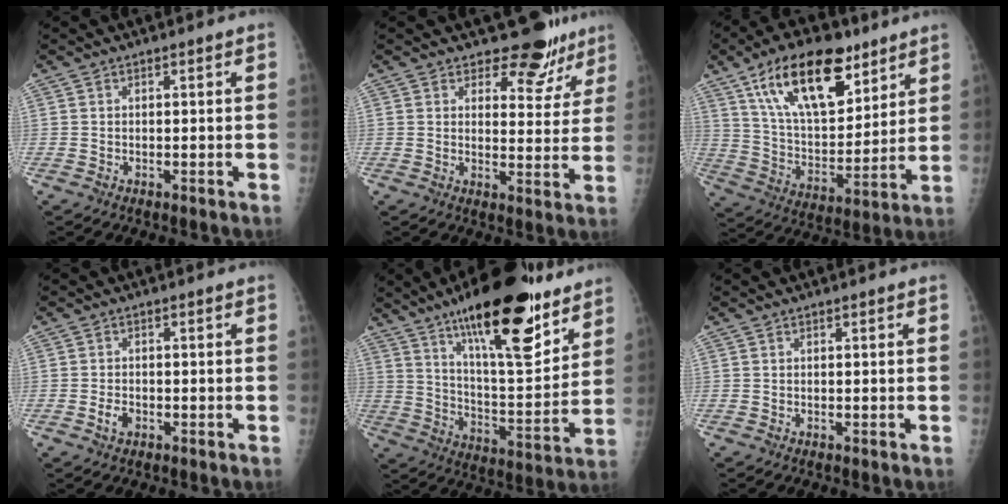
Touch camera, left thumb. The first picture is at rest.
{"total": 9.0, "force": [7.5, 4.6, 1.8], "torque": [0.015, -0.057, 0.084]}
{"total": 21.4, "force": [12.4, 10.1, 14.2], "torque": [-0.203, -0.046, 0.221]}
{"total": 2.3, "force": [-1.0, 1.5, 1.4], "torque": [-0.023, 0.004, -0.018]}
{"total": 24.1, "force": [15.5, 7.5, 17.0], "torque": [-0.228, -0.073, 0.246]}
{"total": 0.0}